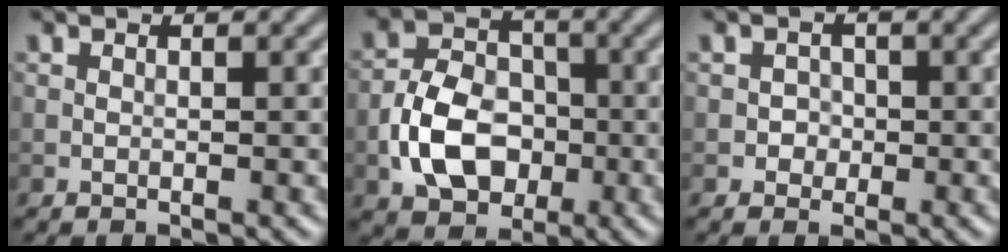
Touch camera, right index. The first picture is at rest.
{"total": 6.8, "force": [-2.1, 4.8, 4.3], "torque": [-0.079, 0.001, -0.042]}
{"total": 1.3, "force": [-0.3, 1.2, 0.2], "torque": [0.015, 0.001, -0.009]}